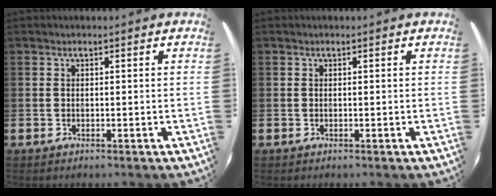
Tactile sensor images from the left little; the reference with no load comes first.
{"total": 0.0}